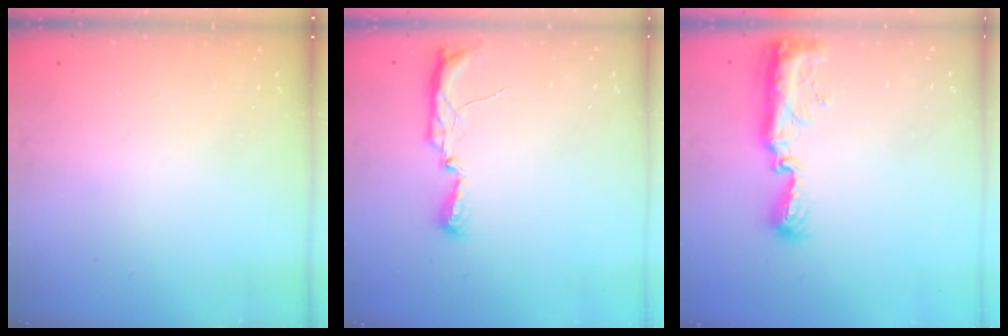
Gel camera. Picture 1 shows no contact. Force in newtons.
{"total": 6.4, "press": 6.3, "slide": 0.8}
{"total": 9.1, "press": 9.1, "slide": 0.8}